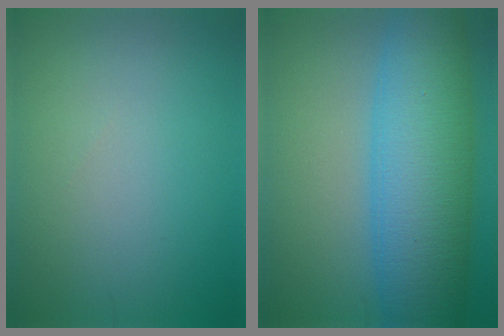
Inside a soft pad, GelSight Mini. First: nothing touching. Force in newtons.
{"total": 12.4, "press": 12.4, "slide": 0.2}